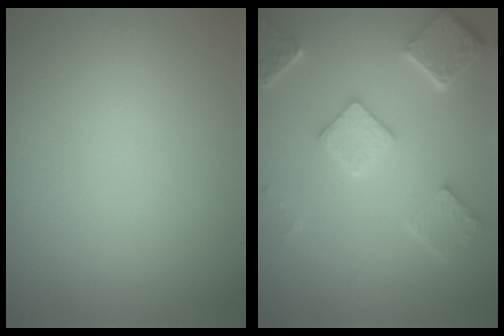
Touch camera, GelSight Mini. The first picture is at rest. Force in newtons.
{"total": 4.9, "press": 3.9, "slide": 3.0}